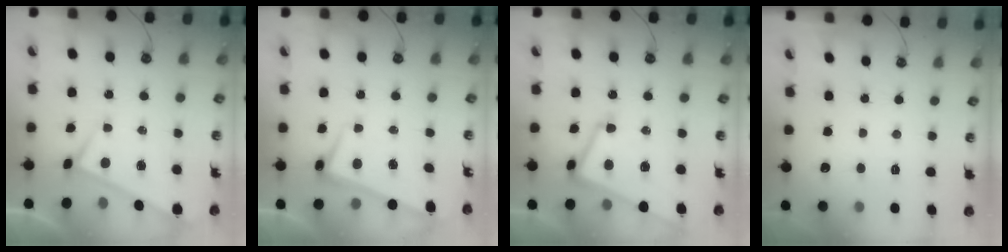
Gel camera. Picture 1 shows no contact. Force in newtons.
{"total": 2.6, "press": 2.5, "slide": 0.8}
{"total": 4.6, "press": 4.4, "slide": 1.2}
{"total": 0.0}